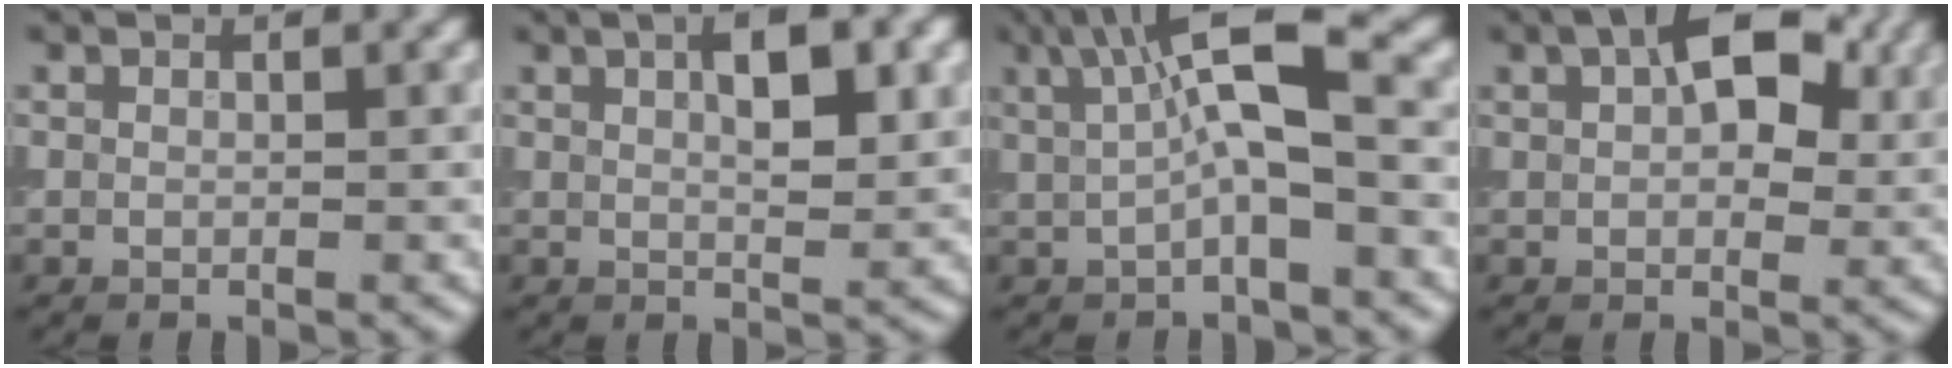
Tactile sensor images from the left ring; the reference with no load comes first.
{"total": 4.2, "force": [1.5, 1.4, 3.7], "torque": [-0.057, 0.005, 0.025]}
{"total": 6.3, "force": [1.2, 1.5, 6.0], "torque": [-0.101, 0.013, 0.014]}
{"total": 7.5, "force": [2.6, 4.1, 5.7], "torque": [-0.079, 0.016, 0.028]}